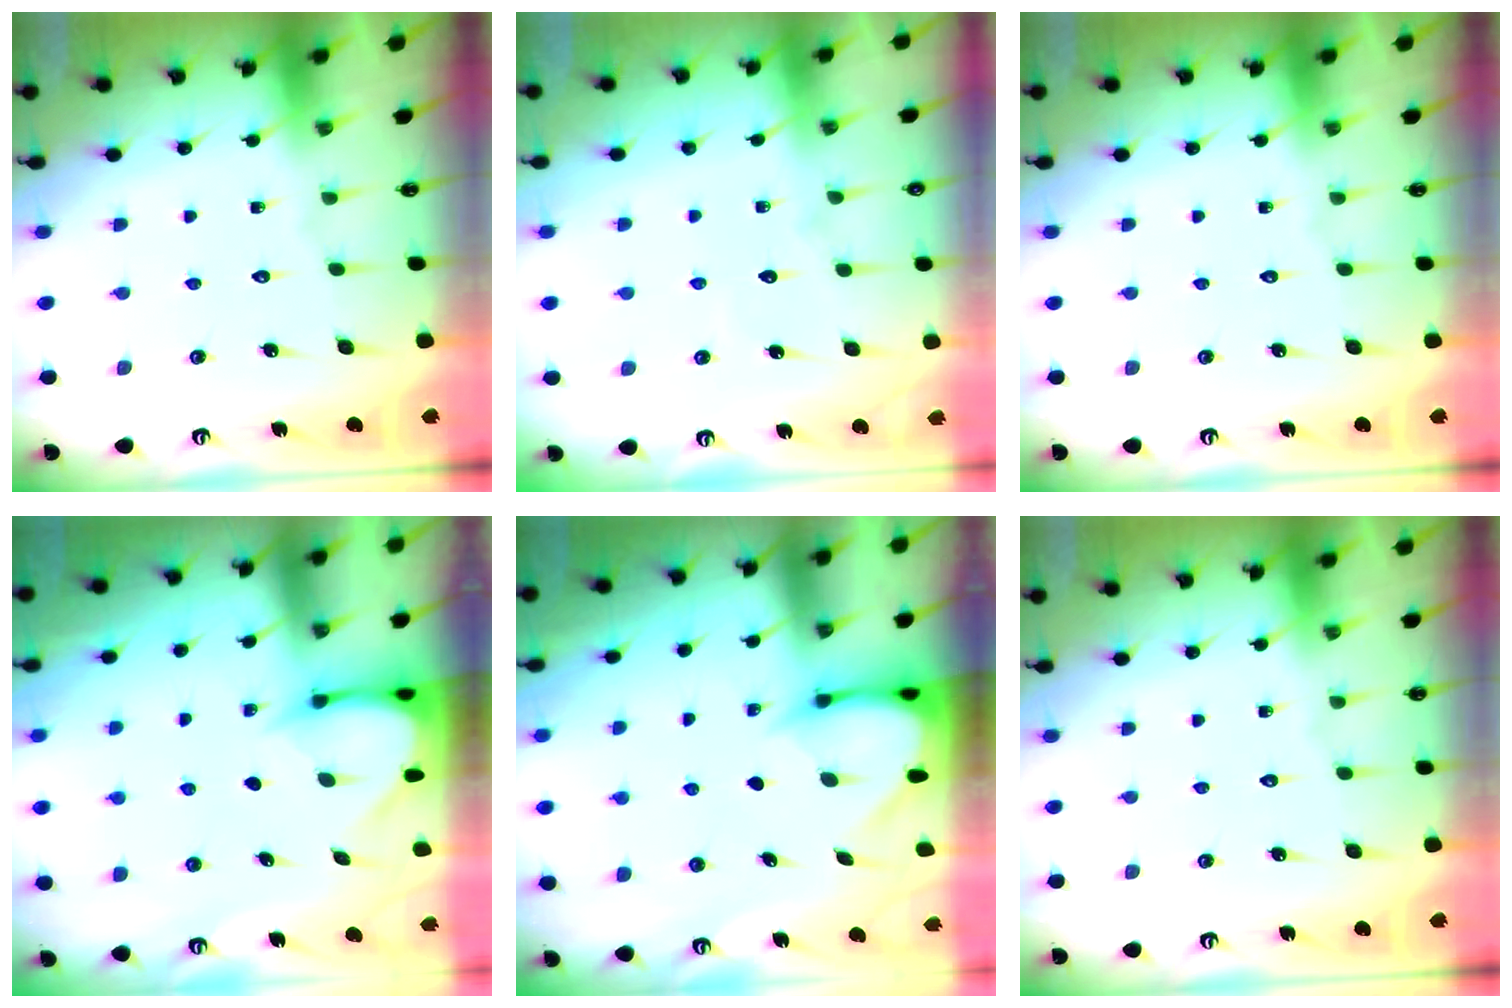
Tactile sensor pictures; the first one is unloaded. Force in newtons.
{"total": 3.0, "press": 3.0, "slide": 0.3}
{"total": 0.0}
{"total": 3.6, "press": 3.6, "slide": 0.2}
{"total": 3.2, "press": 3.2, "slide": 0.3}
{"total": 0.0}